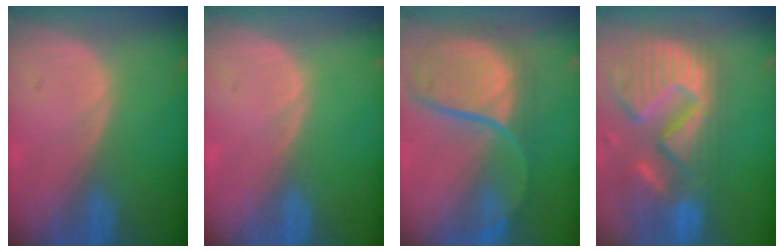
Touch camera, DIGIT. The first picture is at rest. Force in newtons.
{"total": 0.0}
{"total": 11.4, "press": 10.0, "slide": 5.4}
{"total": 14.4, "press": 12.0, "slide": 8.0}